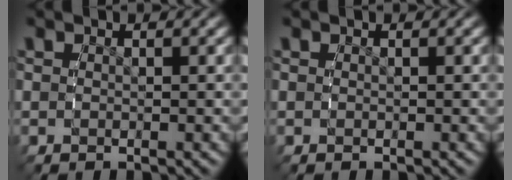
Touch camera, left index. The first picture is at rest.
{"total": 0.0}